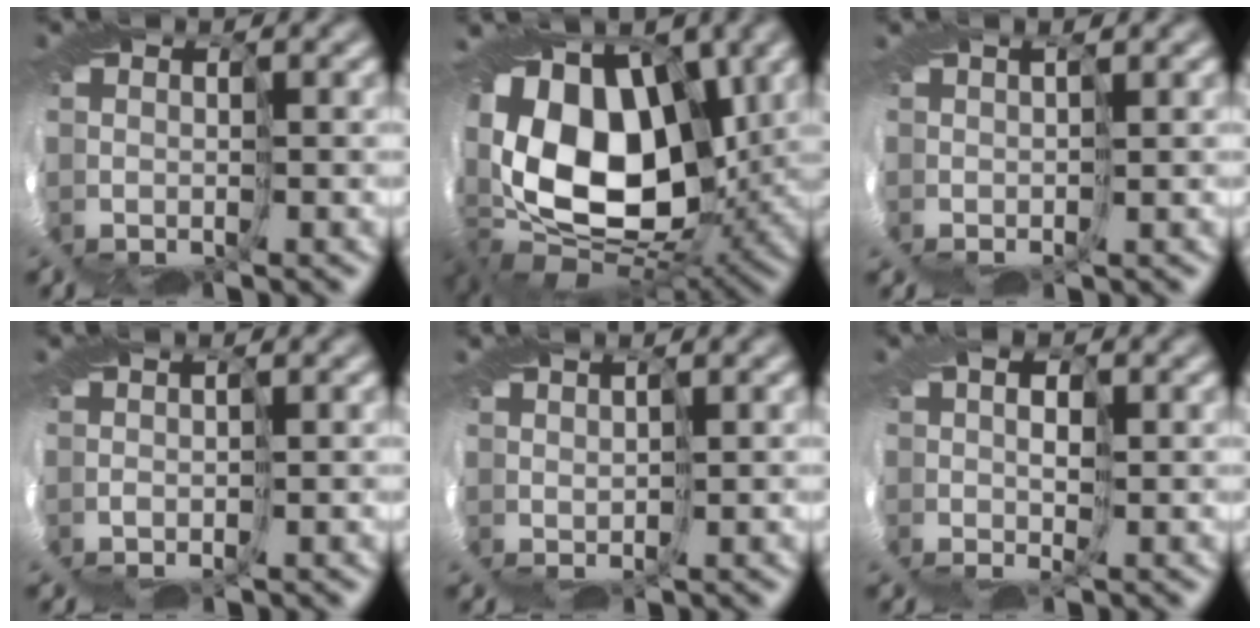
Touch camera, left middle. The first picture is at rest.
{"total": 11.9, "force": [-0.1, 7.6, 9.1], "torque": [-0.154, -0.021, -0.019]}
{"total": 2.2, "force": [0.7, -2.0, -0.8], "torque": [0.029, 0.013, 0.000]}
{"total": 1.8, "force": [0.2, -1.6, -0.8], "torque": [0.029, 0.011, -0.017]}
{"total": 2.3, "force": [1.1, -1.8, -0.9], "torque": [0.015, 0.019, 0.006]}
{"total": 1.6, "force": [0.3, -1.6, 0.0], "torque": [0.013, 0.005, -0.012]}